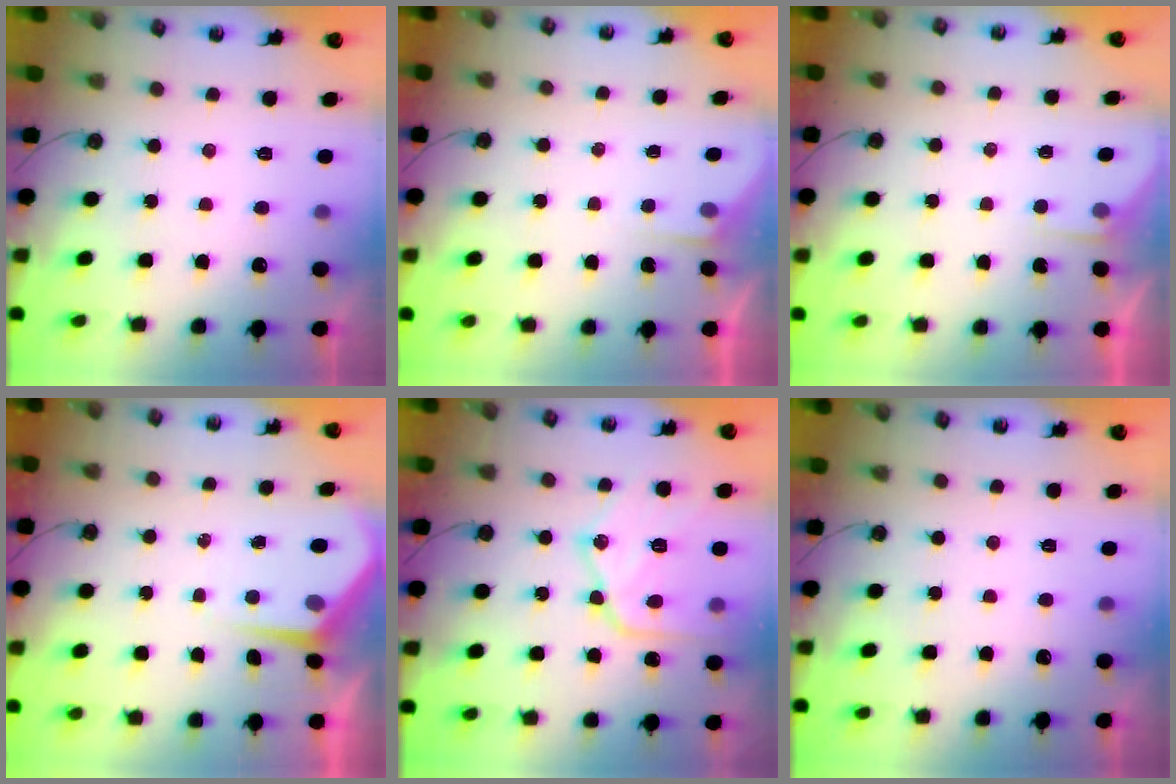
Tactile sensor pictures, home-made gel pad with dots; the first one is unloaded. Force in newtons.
{"total": 2.7, "press": 2.7, "slide": 0.4}
{"total": 2.1, "press": 2.0, "slide": 0.3}
{"total": 4.8, "press": 4.8, "slide": 0.5}
{"total": 18.9, "press": 18.8, "slide": 1.7}
{"total": 0.0}